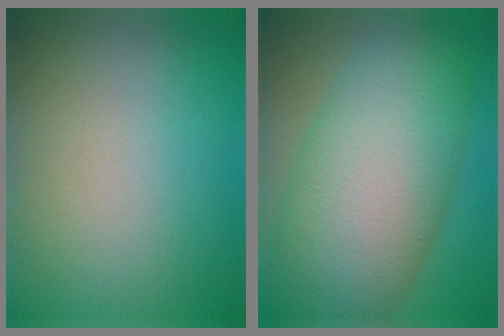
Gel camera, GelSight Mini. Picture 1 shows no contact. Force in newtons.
{"total": 12.0, "press": 11.9, "slide": 0.6}